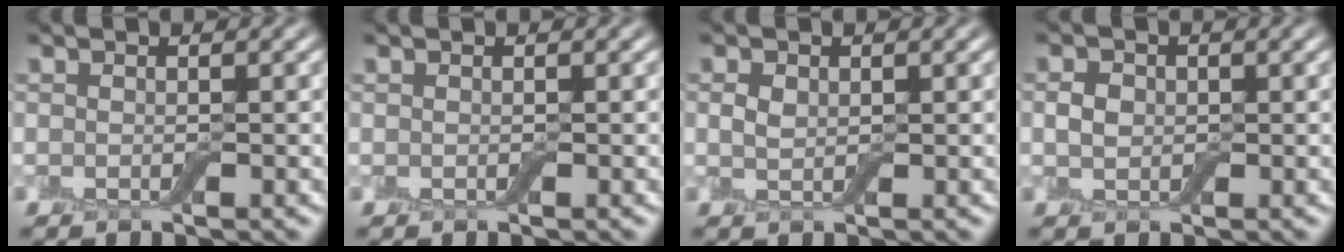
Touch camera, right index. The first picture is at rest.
{"total": 0.0}
{"total": 1.0, "force": [0.3, 0.8, 0.7], "torque": [-0.013, -0.001, 0.008]}
{"total": 1.6, "force": [0.0, 1.3, 0.8], "torque": [-0.016, 0.001, -0.002]}